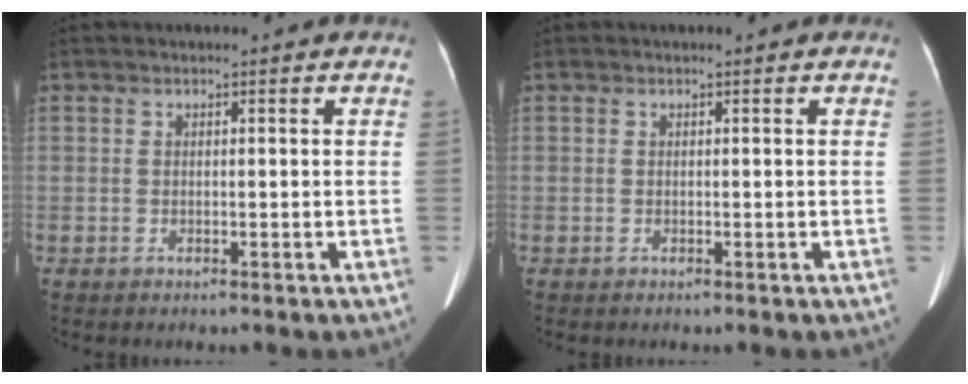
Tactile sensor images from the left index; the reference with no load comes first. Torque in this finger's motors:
{"motor_torque": [0.01, 0.03, 0.00, 0.00]}